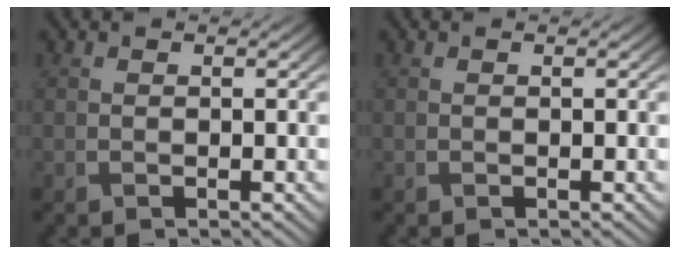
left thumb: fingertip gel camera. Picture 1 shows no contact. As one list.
[{"total": 0.0}]